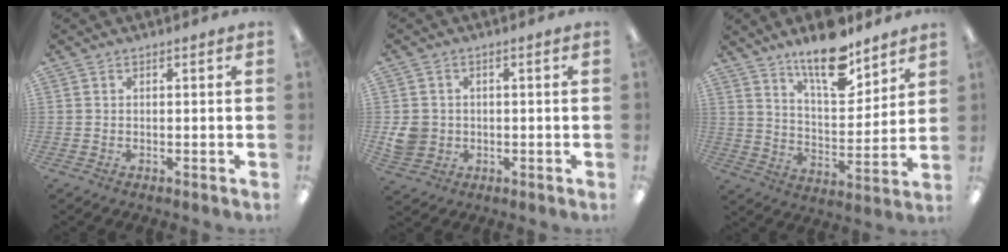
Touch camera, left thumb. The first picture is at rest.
{"total": 5.3, "force": [-0.3, 4.9, 2.0], "torque": [-0.045, 0.005, -0.004]}
{"total": 14.8, "force": [11.5, 5.1, 7.7], "torque": [-0.118, -0.077, 0.198]}